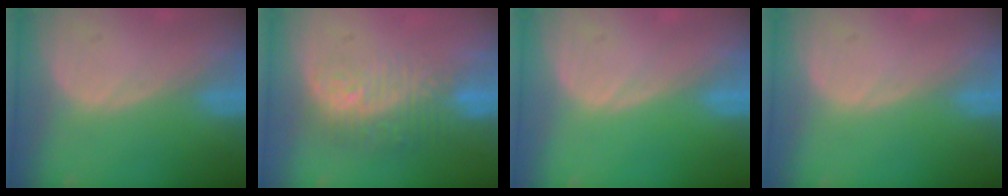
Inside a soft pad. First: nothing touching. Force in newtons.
{"total": 9.6, "press": 8.0, "slide": 5.4}
{"total": 0.0}
{"total": 0.0}